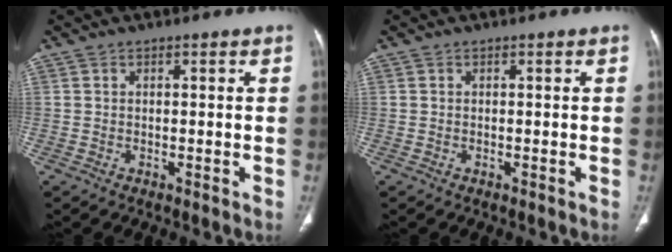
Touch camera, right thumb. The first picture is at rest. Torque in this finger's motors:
{"motor_torque": [0.22, 0.01, 0.06, -0.68, 0.00]}